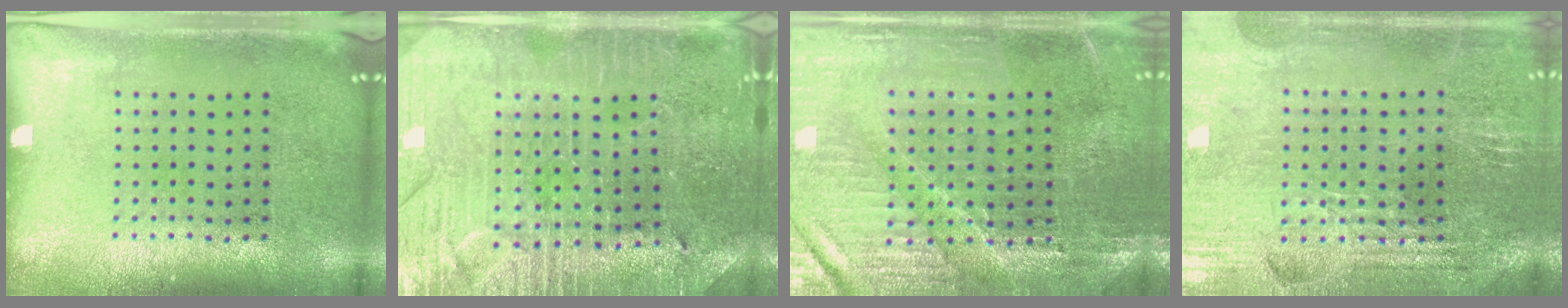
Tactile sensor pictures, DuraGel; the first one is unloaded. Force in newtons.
{"total": 3.3, "press": 3.3, "slide": 0.6}
{"total": 3.2, "press": 3.1, "slide": 0.5}
{"total": 2.7, "press": 2.7, "slide": 0.5}